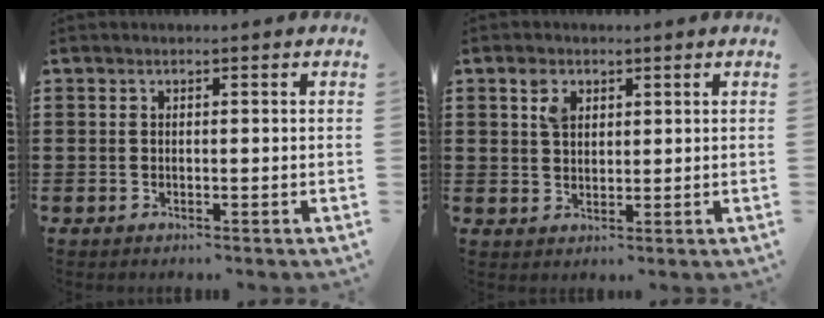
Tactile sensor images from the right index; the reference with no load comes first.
{"total": 3.0, "force": [1.6, 2.0, 1.7], "torque": [-0.042, 0.006, 0.029]}